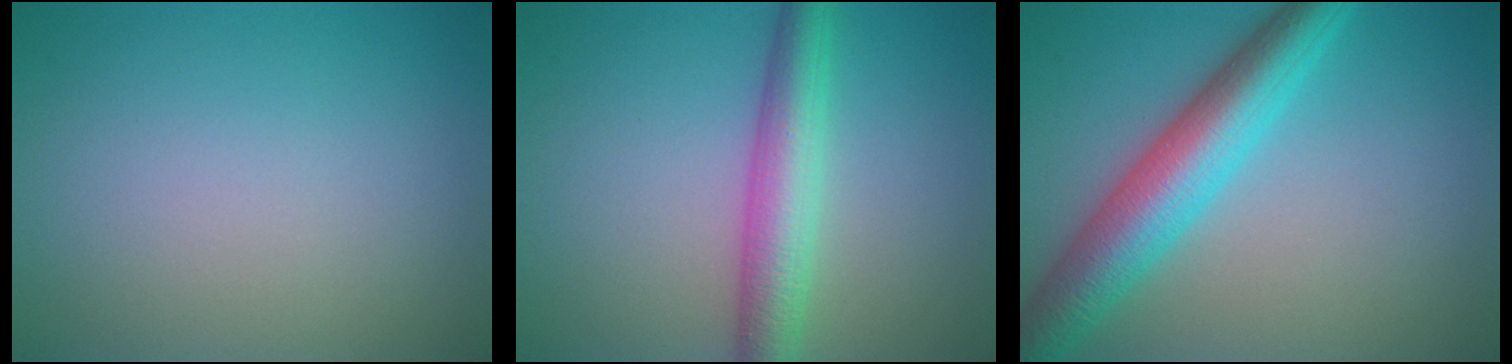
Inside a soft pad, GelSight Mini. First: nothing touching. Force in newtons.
{"total": 4.9, "press": 4.9, "slide": 0.1}
{"total": 7.4, "press": 7.4, "slide": 0.1}